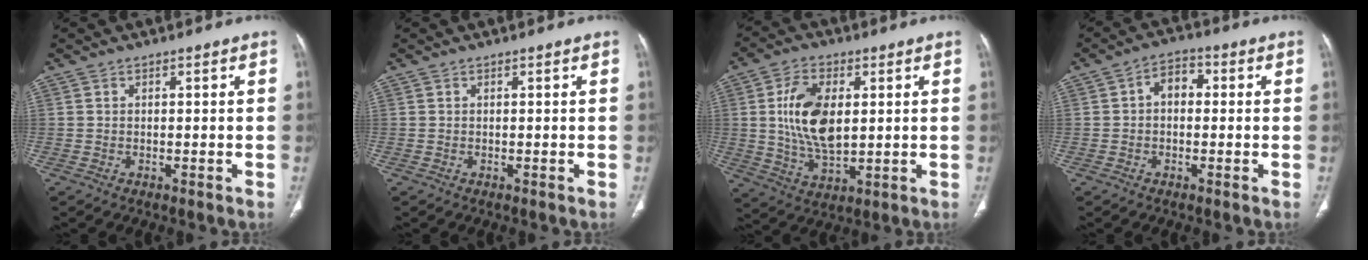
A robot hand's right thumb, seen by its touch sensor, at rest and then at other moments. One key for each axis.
{"total": 0.0}
{"total": 12.8, "fx": 1.9, "fy": 7.2, "fz": 10.4, "tx": -0.187, "ty": -0.010, "tz": 0.040}
{"total": 4.8, "fx": 0.2, "fy": 3.4, "fz": 3.4, "tx": -0.037, "ty": 0.018, "tz": -0.009}